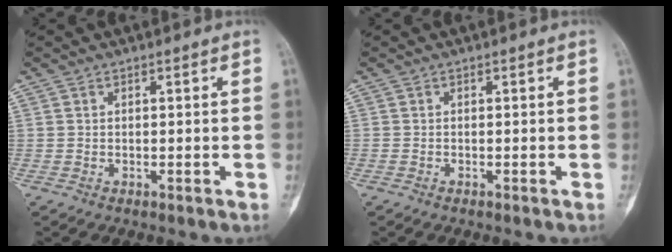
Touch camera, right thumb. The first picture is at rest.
{"total": 0.0}